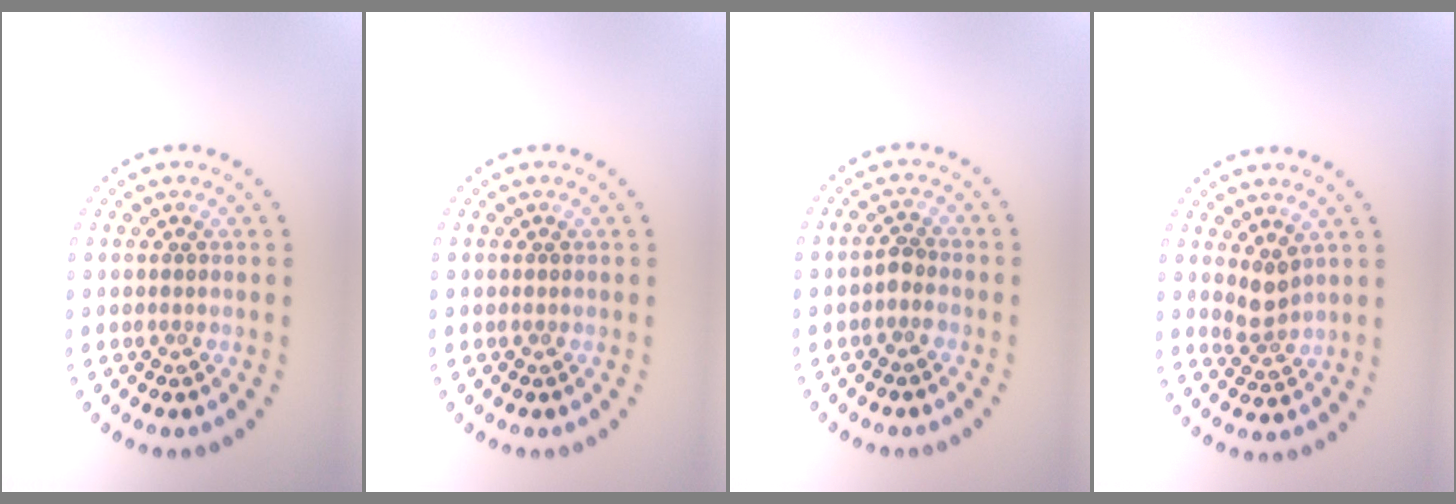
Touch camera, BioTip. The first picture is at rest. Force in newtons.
{"total": 0.0}
{"total": 1.0, "press": 0.9, "slide": 0.5}
{"total": 2.0, "press": 1.5, "slide": 1.3}